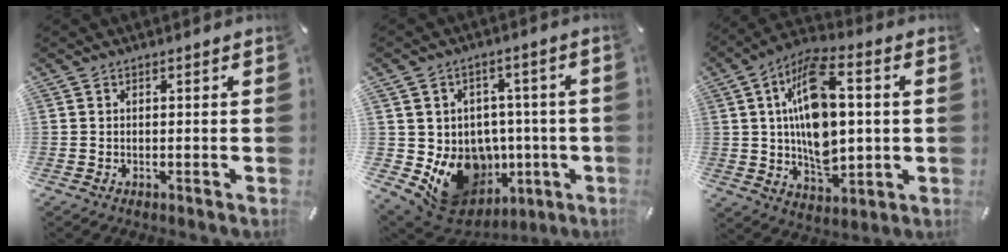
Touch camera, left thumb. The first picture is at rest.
{"total": 13.8, "force": [-3.5, 12.1, 5.6], "torque": [-0.086, -0.008, -0.032]}
{"total": 16.9, "force": [1.9, 10.2, 13.4], "torque": [-0.252, 0.007, 0.031]}